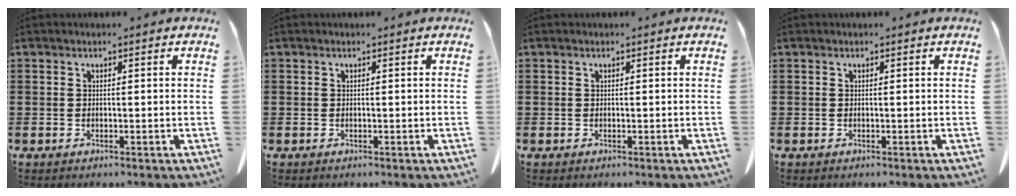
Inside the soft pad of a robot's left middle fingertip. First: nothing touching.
{"total": 0.0}
{"total": 0.0}
{"total": 0.0}